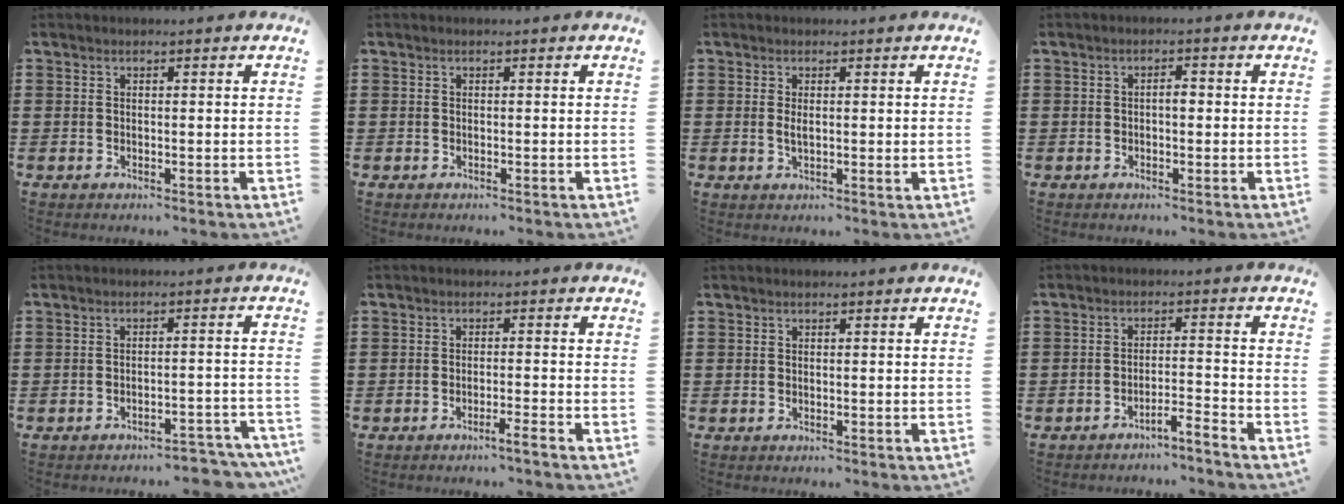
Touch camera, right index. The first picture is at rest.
{"total": 0.0}
{"total": 1.6, "force": [0.4, 0.5, 1.5], "torque": [-0.029, 0.002, 0.006]}
{"total": 1.7, "force": [-0.2, 0.6, 1.6], "torque": [-0.030, 0.002, -0.005]}
{"total": 3.5, "force": [-3.3, 0.2, 1.0], "torque": [-0.019, 0.001, -0.068]}
{"total": 1.9, "force": [-1.5, -0.3, 1.2], "torque": [-0.018, 0.001, -0.027]}
{"total": 0.0}
{"total": 3.3, "force": [-3.1, -0.6, 0.7], "torque": [-0.015, -0.002, -0.065]}